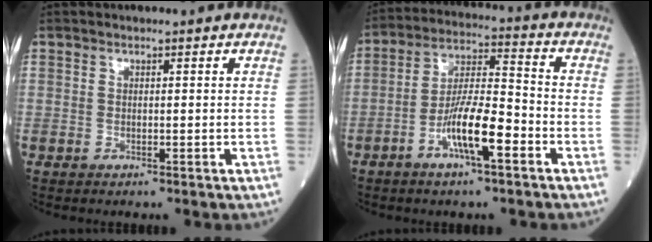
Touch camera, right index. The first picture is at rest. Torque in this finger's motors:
{"motor_torque": [0.17, -0.20, 0.18, 0.13]}